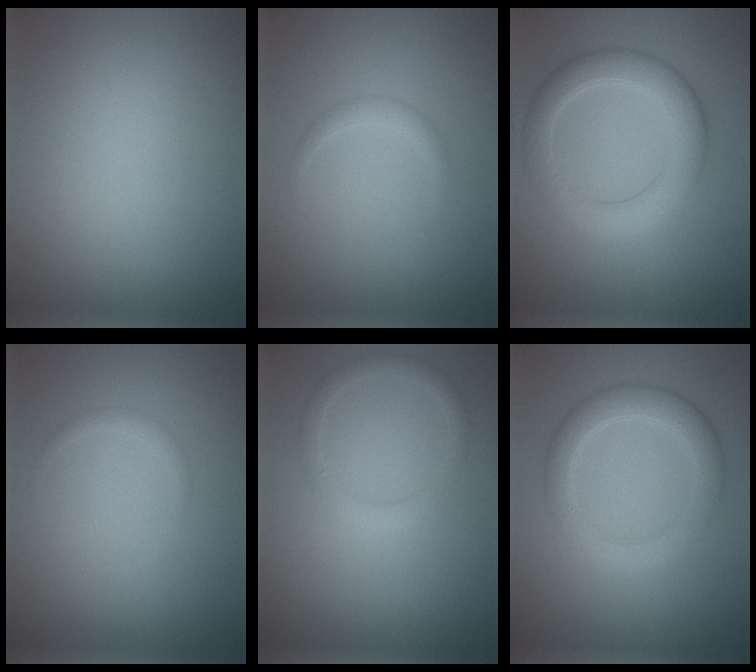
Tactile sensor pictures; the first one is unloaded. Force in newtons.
{"total": 0.5, "press": 0.5, "slide": 0.1}
{"total": 4.5, "press": 4.5, "slide": 0.2}
{"total": 0.7, "press": 0.7, "slide": 0.0}
{"total": 1.6, "press": 1.6, "slide": 0.1}
{"total": 3.5, "press": 3.5, "slide": 0.2}